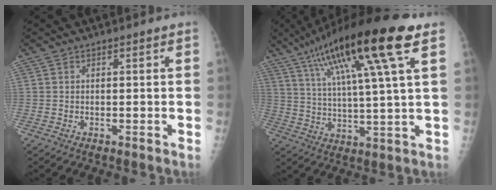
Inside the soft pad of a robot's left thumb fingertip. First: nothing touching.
{"total": 20.9, "force": [10.8, 2.5, 17.7], "torque": [-0.300, -0.006, 0.180]}